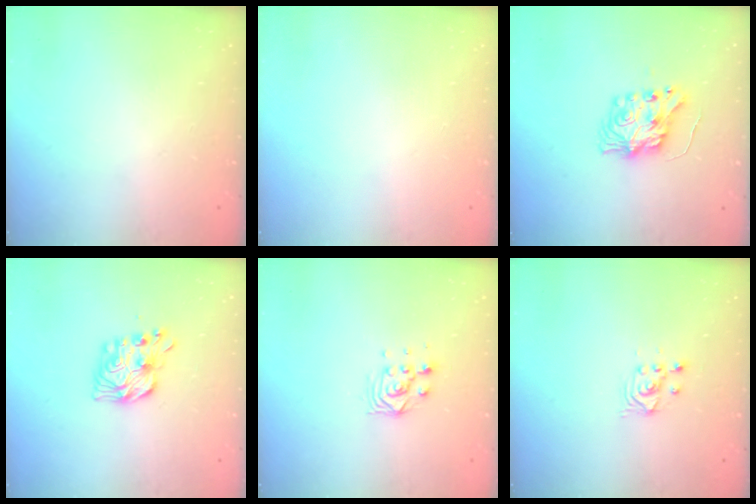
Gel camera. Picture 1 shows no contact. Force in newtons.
{"total": 0.0}
{"total": 8.7, "press": 8.6, "slide": 0.4}
{"total": 11.5, "press": 11.5, "slide": 0.4}
{"total": 6.1, "press": 6.0, "slide": 0.4}
{"total": 2.5, "press": 2.5, "slide": 0.2}